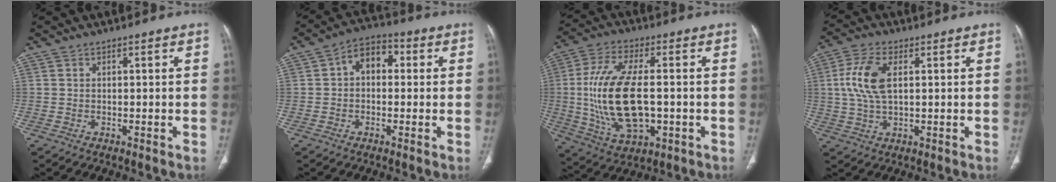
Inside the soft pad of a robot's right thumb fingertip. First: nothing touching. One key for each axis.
{"total": 7.0, "fx": 0.8, "fy": 4.9, "fz": 4.9, "tx": -0.055, "ty": 0.025, "tz": 0.002}
{"total": 18.4, "fx": -0.9, "fy": 8.8, "fz": 16.1, "tx": -0.324, "ty": 0.001, "tz": -0.006}
{"total": 9.1, "fx": 1.7, "fy": 4.6, "fz": 7.6, "tx": -0.172, "ty": 0.006, "tz": 0.034}